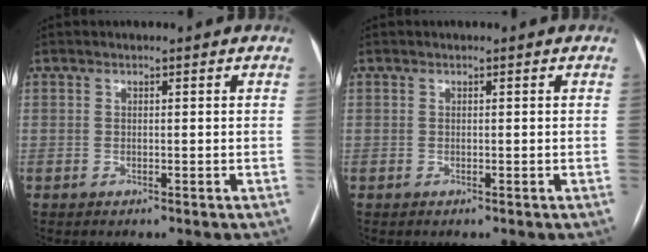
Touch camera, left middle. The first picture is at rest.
{"total": 0.0}